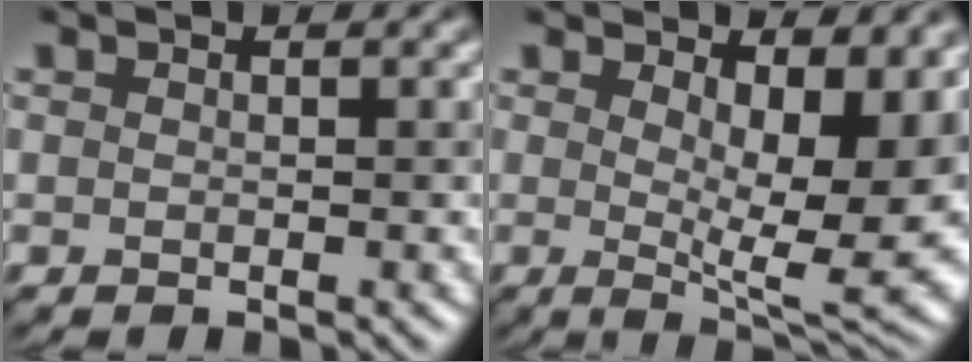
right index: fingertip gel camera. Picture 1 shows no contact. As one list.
[{"total": 11.3, "force": [2.3, 4.2, 10.2], "torque": [-0.117, -0.013, 0.042]}]